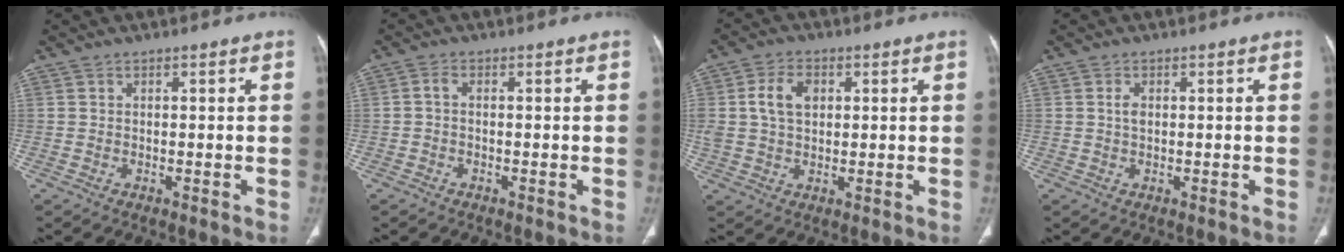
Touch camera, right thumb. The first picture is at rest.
{"total": 1.3, "force": [-0.3, 0.7, 1.1], "torque": [-0.018, 0.003, -0.010]}
{"total": 6.7, "force": [1.6, 4.6, 4.7], "torque": [-0.082, 0.005, 0.030]}
{"total": 1.4, "force": [0.3, 0.8, 1.1], "torque": [-0.020, 0.002, 0.005]}